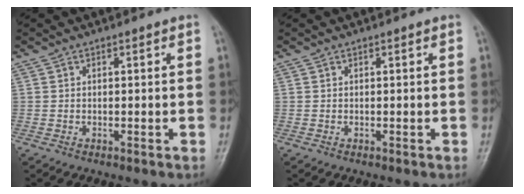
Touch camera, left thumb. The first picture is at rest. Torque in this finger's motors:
{"motor_torque": [0.01, 0.00, 0.28, 0.17, 0.01]}